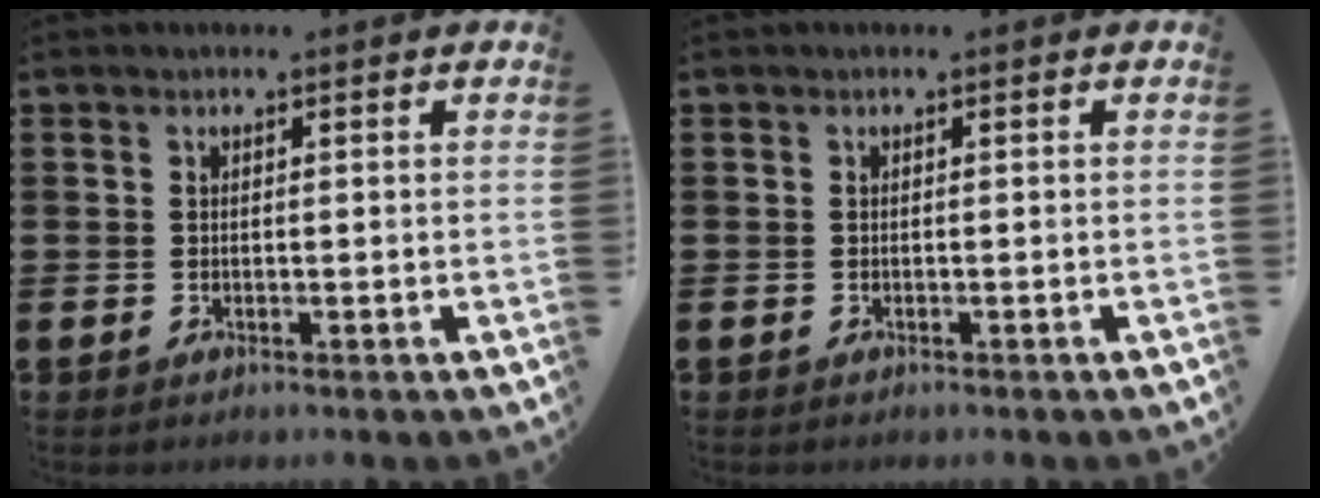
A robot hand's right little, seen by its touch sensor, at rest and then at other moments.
{"total": 0.0}